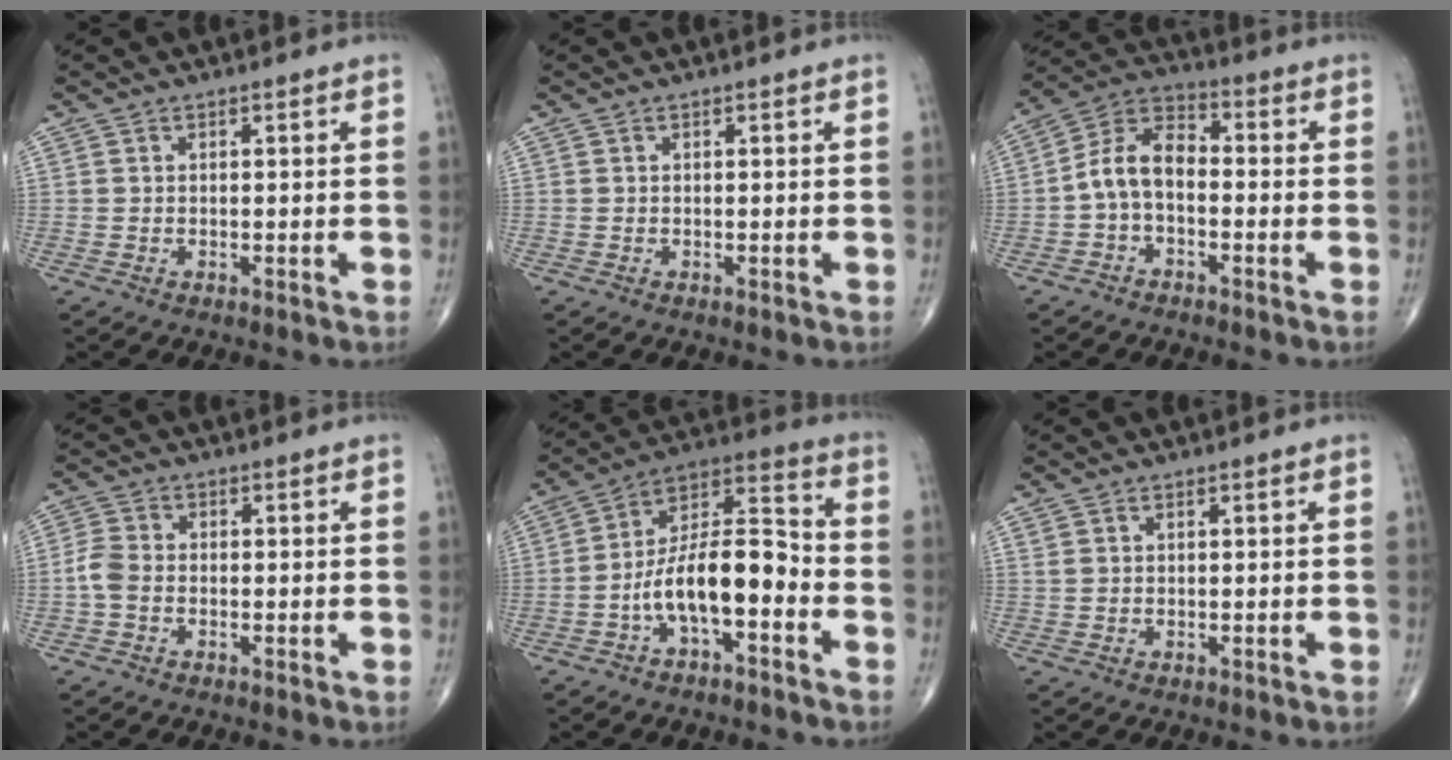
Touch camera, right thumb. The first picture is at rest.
{"total": 0.0}
{"total": 8.6, "force": [-1.5, 5.2, 6.7], "torque": [-0.120, 0.037, -0.043]}
{"total": 3.4, "force": [-0.9, 2.3, 2.3], "torque": [-0.055, 0.008, -0.028]}
{"total": 13.6, "force": [-4.5, 5.6, 11.5], "torque": [-0.194, 0.062, -0.084]}
{"total": 0.8, "force": [0.5, 0.4, 0.5], "torque": [-0.010, 0.008, 0.014]}